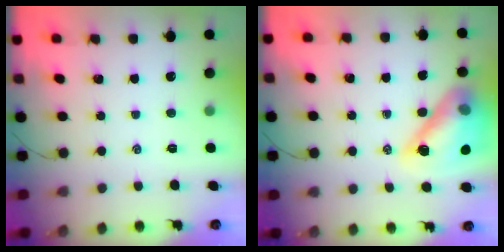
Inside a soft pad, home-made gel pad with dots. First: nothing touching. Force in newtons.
{"total": 17.7, "press": 17.1, "slide": 4.4}